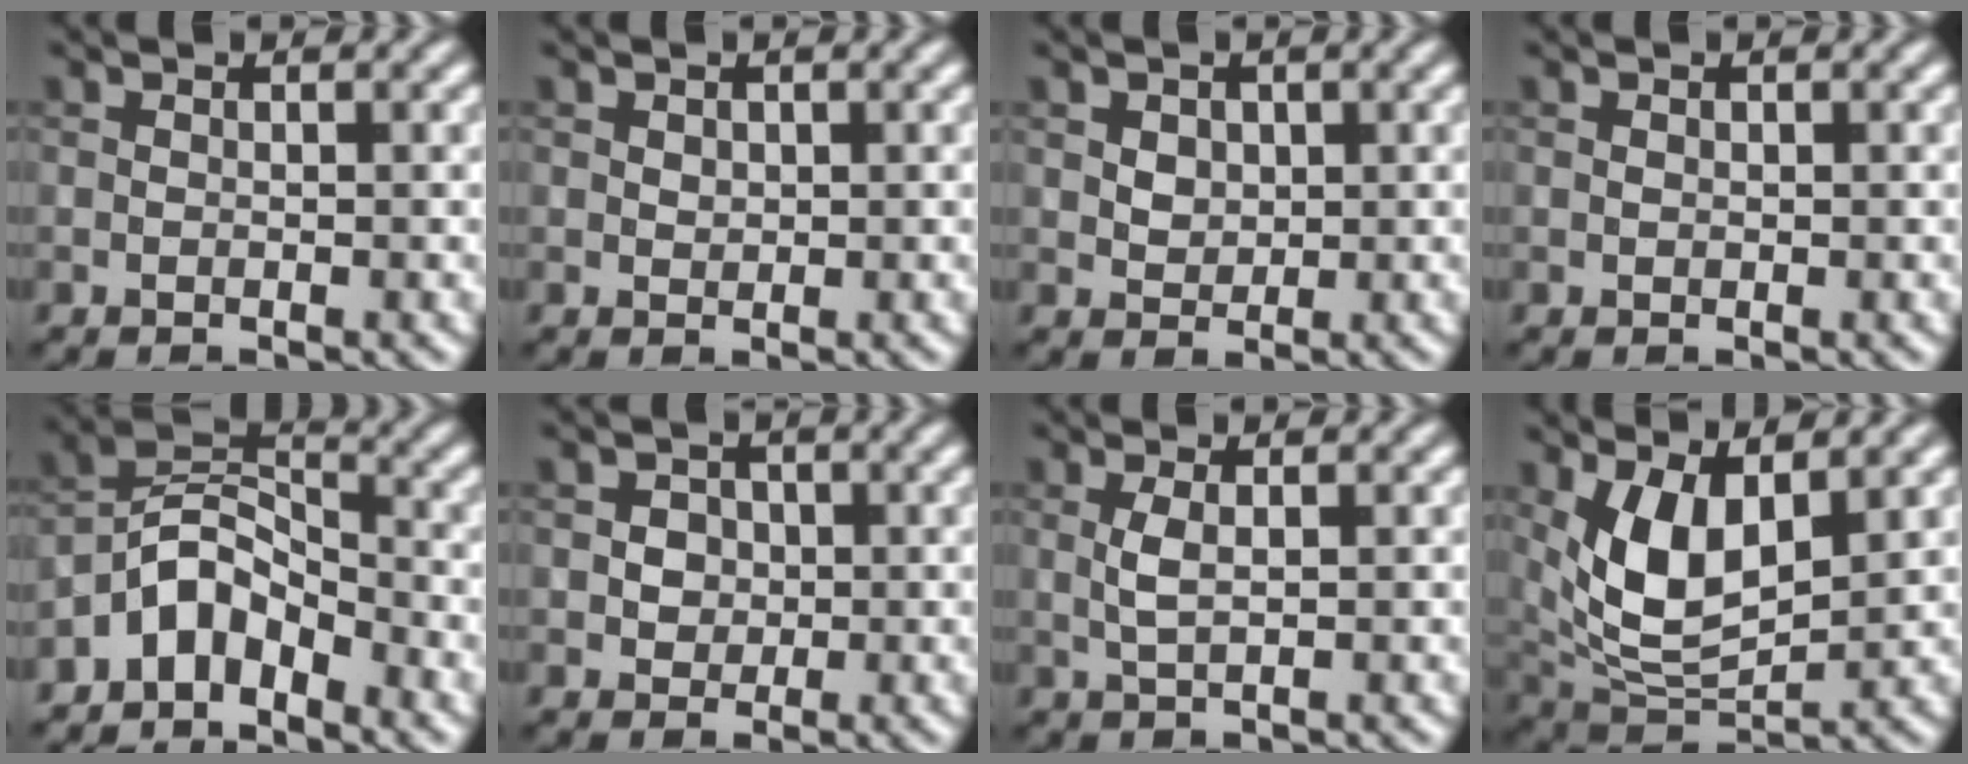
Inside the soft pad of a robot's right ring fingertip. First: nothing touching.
{"total": 0.7, "force": [0.3, 0.5, 0.2], "torque": [-0.005, -0.002, 0.007]}
{"total": 2.3, "force": [1.0, 1.7, 1.1], "torque": [-0.029, 0.005, 0.026]}
{"total": 0.0}
{"total": 4.5, "force": [-3.3, 2.2, 2.2], "torque": [-0.035, 0.012, -0.074]}
{"total": 2.2, "force": [0.3, 2.0, 0.9], "torque": [-0.004, 0.003, 0.003]}
{"total": 1.6, "force": [0.4, 0.5, 1.5], "torque": [-0.037, 0.001, 0.008]}
{"total": 6.3, "force": [1.9, 3.0, 5.2], "torque": [-0.114, -0.013, 0.045]}